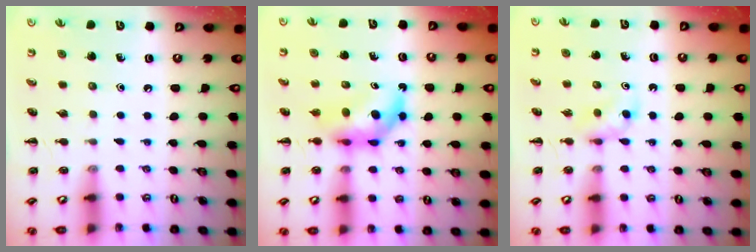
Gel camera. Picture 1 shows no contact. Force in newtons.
{"total": 6.7, "press": 6.5, "slide": 1.5}
{"total": 2.7, "press": 2.4, "slide": 1.1}